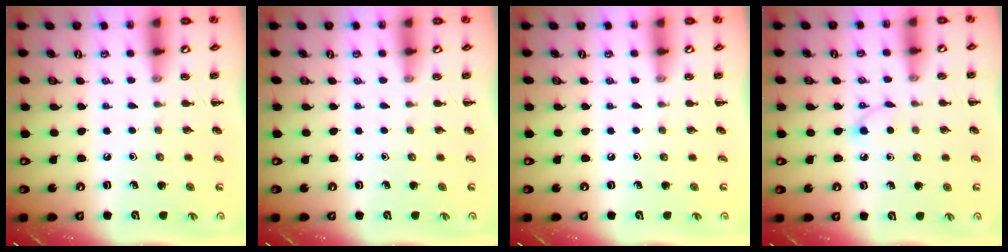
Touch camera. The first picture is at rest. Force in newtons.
{"total": 0.0}
{"total": 0.0}
{"total": 2.8, "press": 2.7, "slide": 0.9}